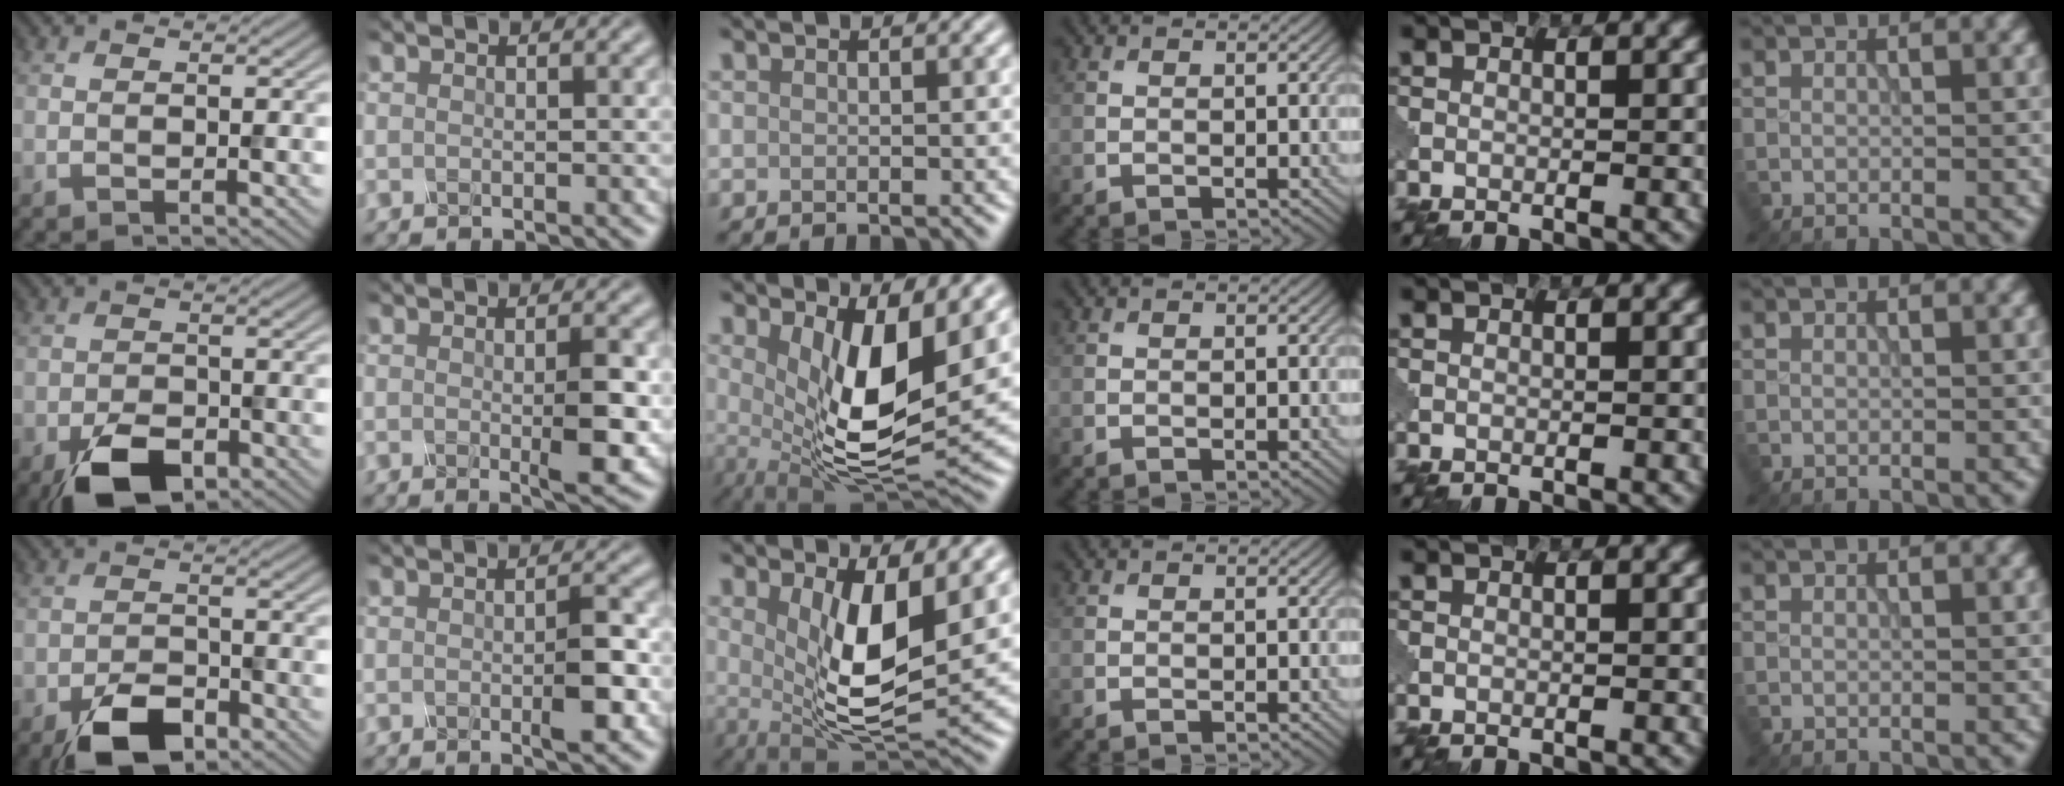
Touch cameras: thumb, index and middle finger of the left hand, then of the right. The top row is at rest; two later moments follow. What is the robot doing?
{"motion": "press", "object": "mechanical pencil"}